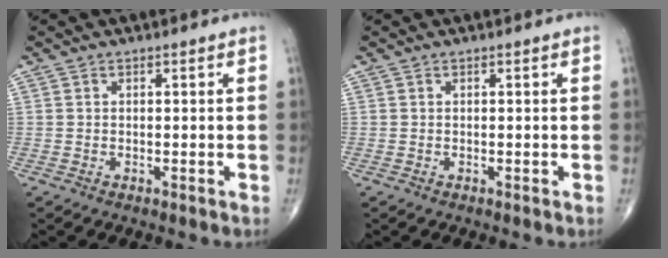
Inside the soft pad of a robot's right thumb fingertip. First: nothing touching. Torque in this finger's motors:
{"motor_torque": [0.00, 0.00, 0.00, 0.00, 0.00]}